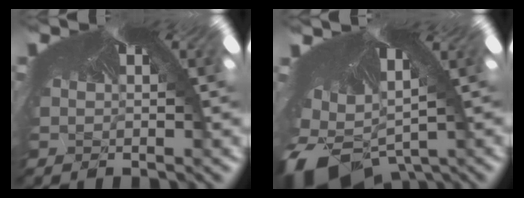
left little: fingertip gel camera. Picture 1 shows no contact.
{"total": 8.6, "force": [-8.4, 1.9, 1.0], "torque": [-0.054, -0.113, -0.103]}